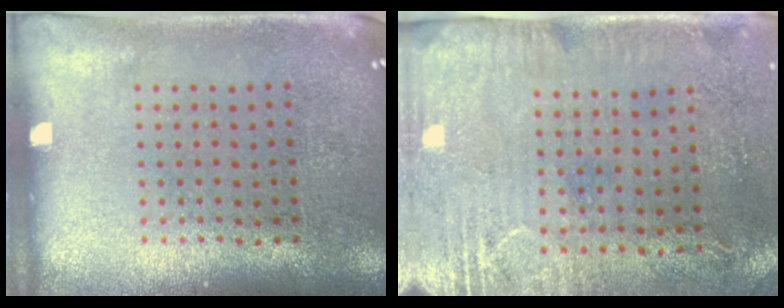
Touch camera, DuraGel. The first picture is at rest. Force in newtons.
{"total": 2.9, "press": 2.4, "slide": 1.7}